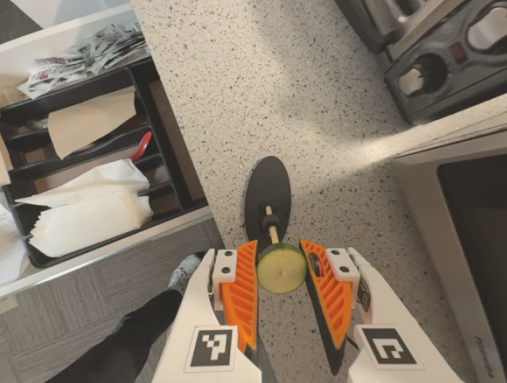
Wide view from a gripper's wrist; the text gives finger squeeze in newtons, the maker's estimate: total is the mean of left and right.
{"total": 10.6, "left": 10.8, "right": 10.4}